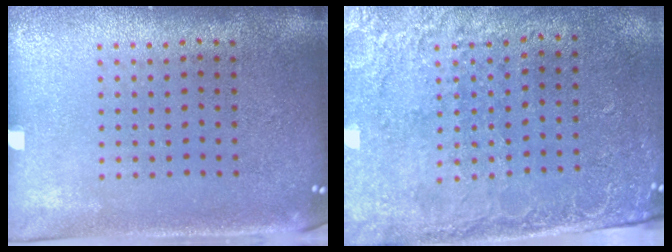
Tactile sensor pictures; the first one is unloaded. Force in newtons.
{"total": 2.6, "press": 2.2, "slide": 1.4}